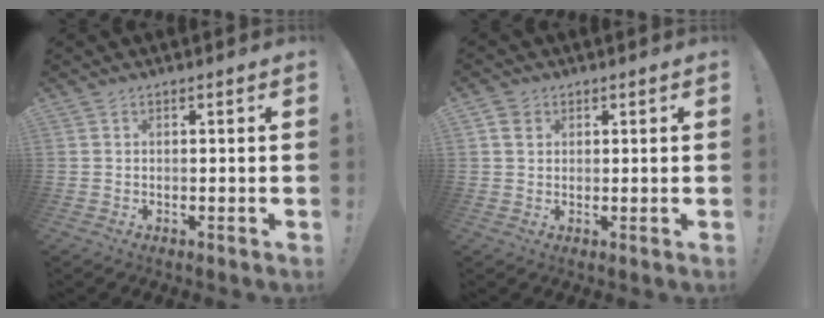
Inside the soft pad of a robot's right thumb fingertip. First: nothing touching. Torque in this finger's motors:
{"motor_torque": [0.06, 0.09, -0.24, -0.16, 0.21]}